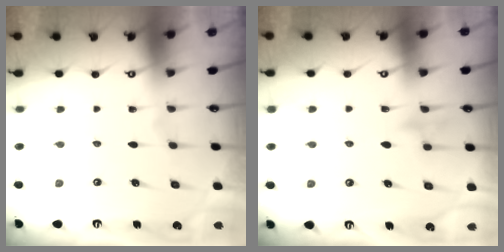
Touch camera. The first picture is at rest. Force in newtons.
{"total": 8.2, "press": 8.2, "slide": 0.6}